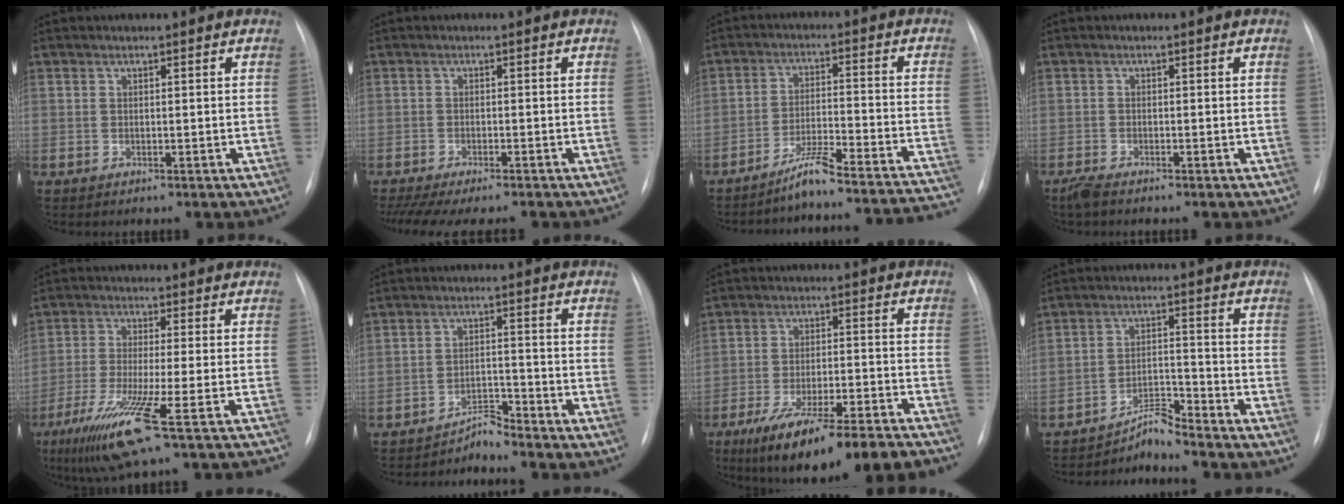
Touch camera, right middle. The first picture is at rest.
{"total": 11.5, "force": [-9.9, 1.8, 5.5], "torque": [-0.080, -0.010, -0.137]}
{"total": 19.3, "force": [-18.1, -0.5, 6.5], "torque": [-0.055, 0.013, -0.246]}
{"total": 2.0, "force": [-1.6, 0.4, 1.0], "torque": [-0.031, -0.007, -0.031]}
{"total": 13.7, "force": [-8.8, -0.8, 10.4], "torque": [-0.188, -0.044, -0.148]}
{"total": 2.7, "force": [-2.7, -0.3, -0.4], "torque": [0.014, -0.007, -0.045]}
{"total": 17.6, "force": [-14.0, 1.6, 10.6], "torque": [-0.143, -0.008, -0.215]}
{"total": 4.1, "force": [-4.0, -0.9, 0.1], "torque": [-0.006, -0.005, -0.069]}